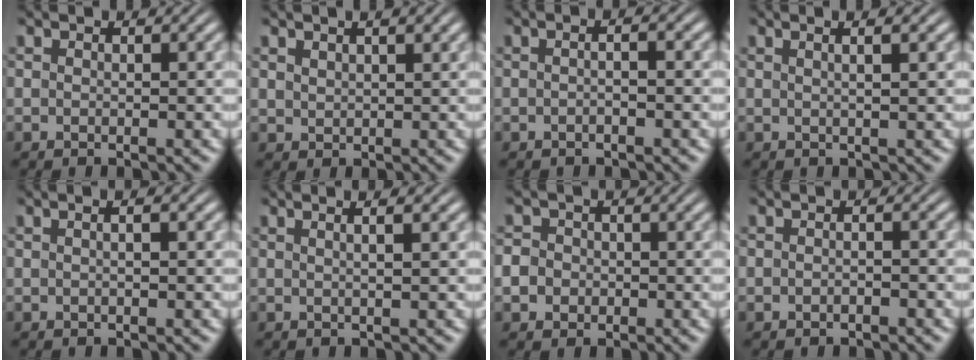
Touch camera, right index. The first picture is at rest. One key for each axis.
{"total": 1.2, "fx": 1.1, "fy": 0.3, "fz": 0.4, "tx": -0.003, "ty": -0.002, "tz": 0.030}
{"total": 1.5, "fx": -0.4, "fy": 0.3, "fz": 1.4, "tx": -0.017, "ty": 0.006, "tz": -0.014}
{"total": 2.0, "fx": 0.8, "fy": -0.1, "fz": 1.8, "tx": -0.019, "ty": 0.007, "tz": 0.012}
{"total": 1.4, "fx": 0.0, "fy": 0.3, "fz": 1.3, "tx": -0.014, "ty": 0.007, "tz": -0.004}
{"total": 1.7, "fx": 0.6, "fy": -0.2, "fz": 1.6, "tx": -0.019, "ty": 0.005, "tz": 0.007}
{"total": 3.9, "fx": -1.0, "fy": 3.6, "fz": 1.1, "tx": -0.036, "ty": -0.012, "tz": -0.020}
{"total": 1.0, "fx": -0.8, "fy": 0.4, "fz": 0.4, "tx": -0.010, "ty": 0.002, "tz": -0.017}